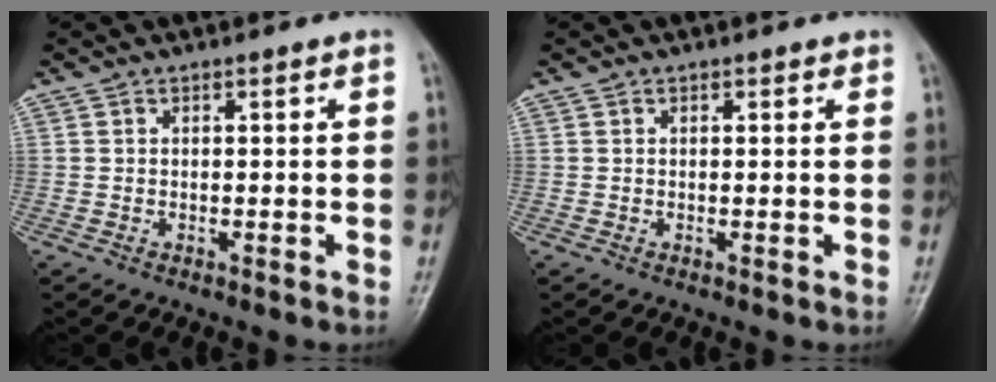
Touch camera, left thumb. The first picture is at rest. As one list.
[{"total": 0.5, "force": [0.4, 0.3, 0.2], "torque": [-0.001, -0.002, 0.001]}]